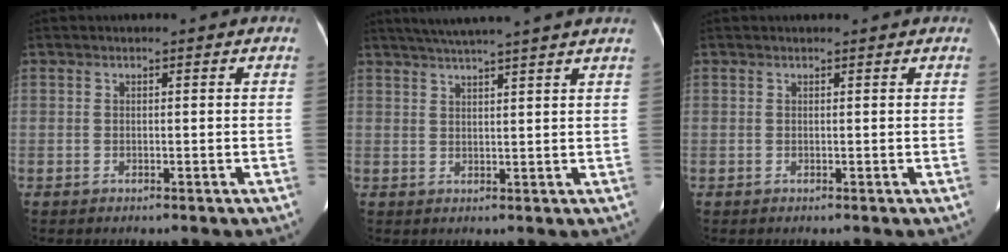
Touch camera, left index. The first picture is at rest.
{"total": 10.6, "force": [9.0, -1.4, 5.4], "torque": [-0.089, 0.025, 0.114]}
{"total": 1.5, "force": [1.5, 0.0, 0.4], "torque": [-0.007, 0.017, 0.022]}